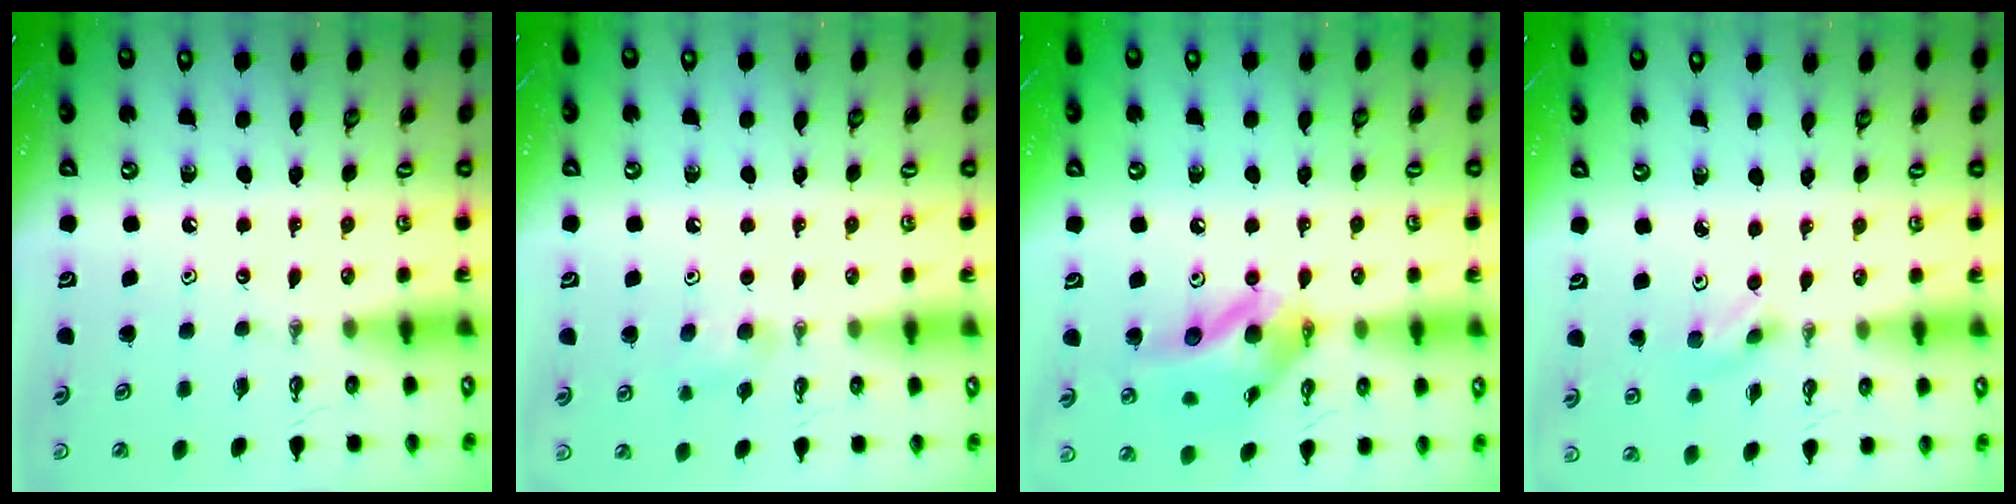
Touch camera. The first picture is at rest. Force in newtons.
{"total": 7.3, "press": 6.4, "slide": 3.7}
{"total": 14.8, "press": 14.7, "slide": 2.0}
{"total": 2.5, "press": 2.5, "slide": 0.5}